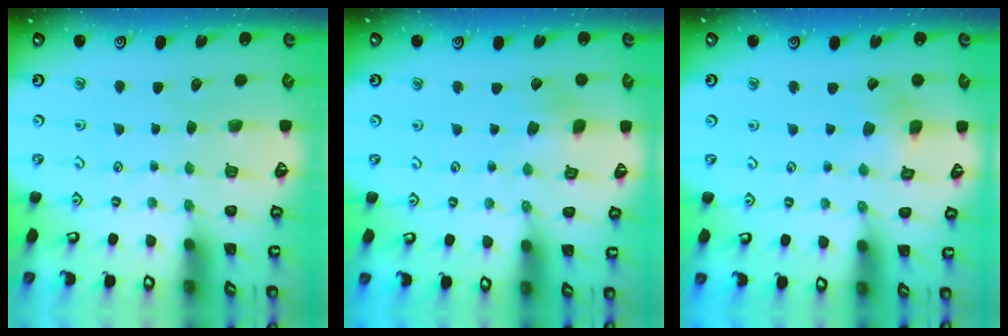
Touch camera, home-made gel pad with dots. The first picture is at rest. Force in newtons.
{"total": 3.1, "press": 3.1, "slide": 0.3}
{"total": 2.7, "press": 2.7, "slide": 0.2}